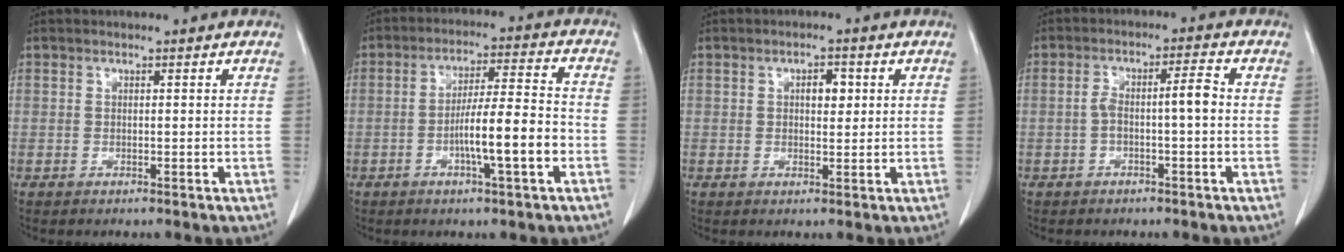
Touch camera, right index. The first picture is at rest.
{"total": 9.6, "force": [-3.1, 0.4, 9.1], "torque": [-0.154, 0.008, -0.053]}
{"total": 2.8, "force": [0.7, 1.3, 2.4], "torque": [-0.036, 0.003, 0.009]}
{"total": 4.7, "force": [-0.7, 0.7, 4.6], "torque": [-0.084, 0.024, -0.007]}